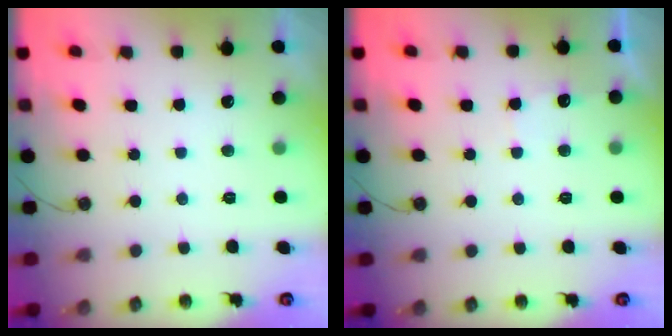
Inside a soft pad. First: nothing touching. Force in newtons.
{"total": 3.3, "press": 3.2, "slide": 0.6}